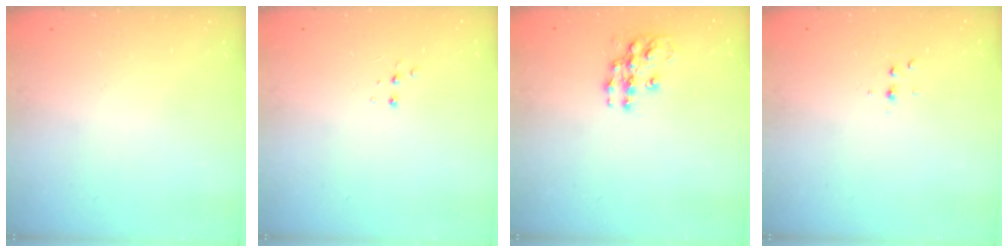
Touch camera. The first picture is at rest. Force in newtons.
{"total": 3.3, "press": 3.2, "slide": 0.7}
{"total": 10.4, "press": 10.4, "slide": 0.5}
{"total": 4.0, "press": 3.6, "slide": 1.8}